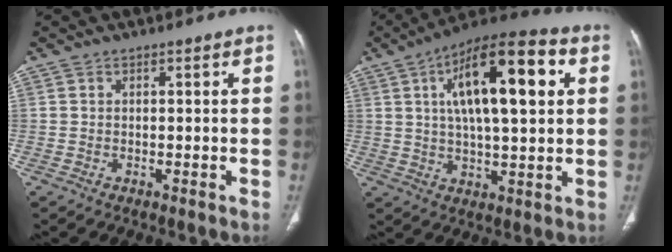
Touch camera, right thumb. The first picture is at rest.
{"total": 19.9, "force": [5.6, 7.1, 17.7], "torque": [-0.267, 0.011, 0.081]}